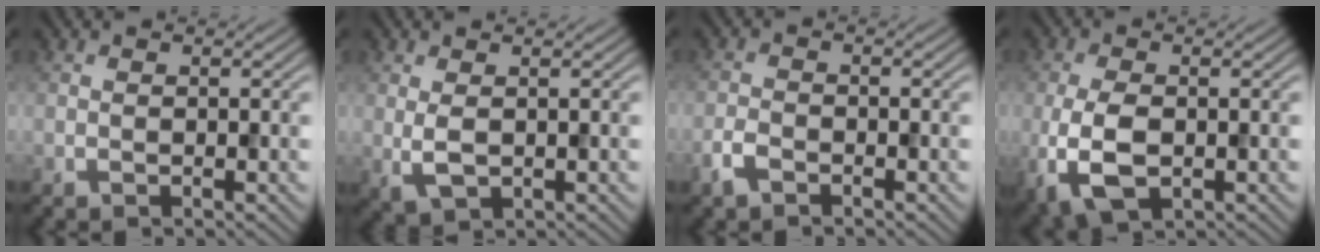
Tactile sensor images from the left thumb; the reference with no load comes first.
{"total": 2.4, "force": [0.6, 1.2, 2.0], "torque": [-0.048, -0.005, 0.014]}
{"total": 2.3, "force": [-1.7, 1.0, 1.3], "torque": [-0.030, -0.001, -0.041]}
{"total": 6.7, "force": [-1.7, 3.6, 5.4], "torque": [-0.133, -0.014, -0.032]}